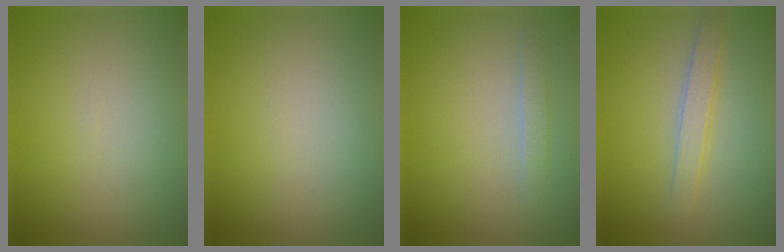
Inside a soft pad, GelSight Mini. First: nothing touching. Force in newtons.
{"total": 0.0}
{"total": 1.1, "press": 1.1, "slide": 0.1}
{"total": 2.1, "press": 2.1, "slide": 0.0}